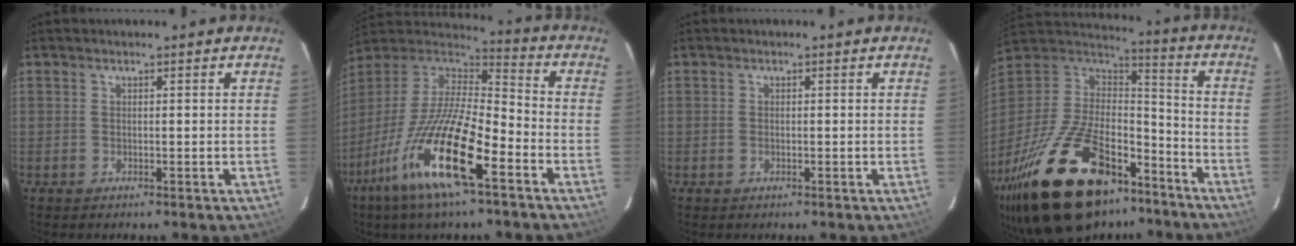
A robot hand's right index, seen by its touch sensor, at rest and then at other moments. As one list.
[{"total": 21.1, "force": [-11.3, 4.7, 17.1], "torque": [-0.333, -0.042, -0.222]}, {"total": 0.7, "force": [-0.3, 0.5, 0.4], "torque": [-0.007, -0.001, -0.004]}, {"total": 33.5, "force": [-21.6, 15.9, 20.2], "torque": [-0.404, -0.015, -0.334]}]